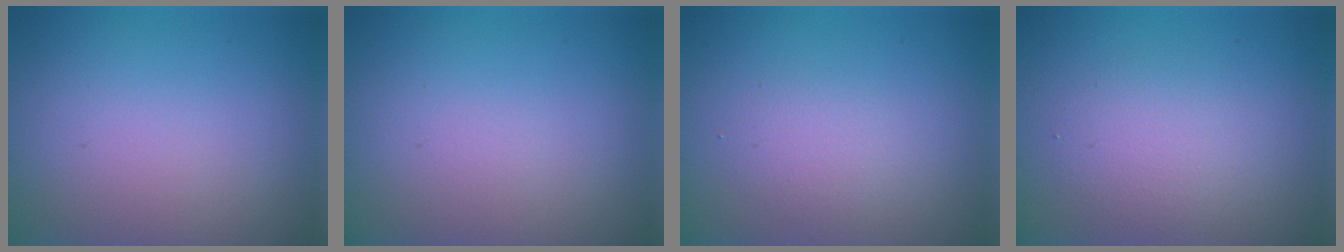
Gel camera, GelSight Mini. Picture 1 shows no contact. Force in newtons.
{"total": 0.0}
{"total": 1.7, "press": 1.7, "slide": 0.1}
{"total": 2.6, "press": 2.6, "slide": 0.2}